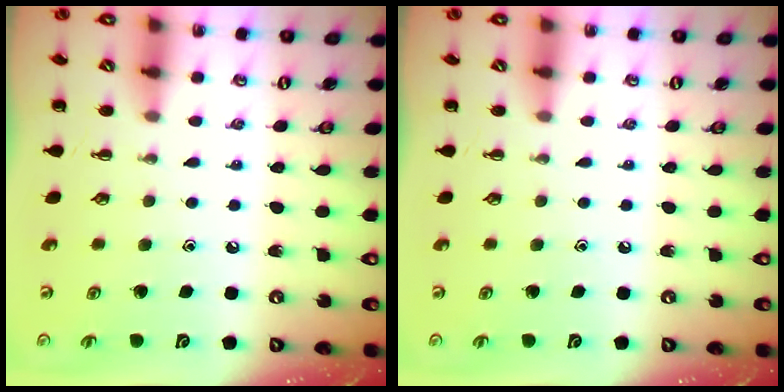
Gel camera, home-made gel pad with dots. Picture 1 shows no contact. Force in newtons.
{"total": 0.0}